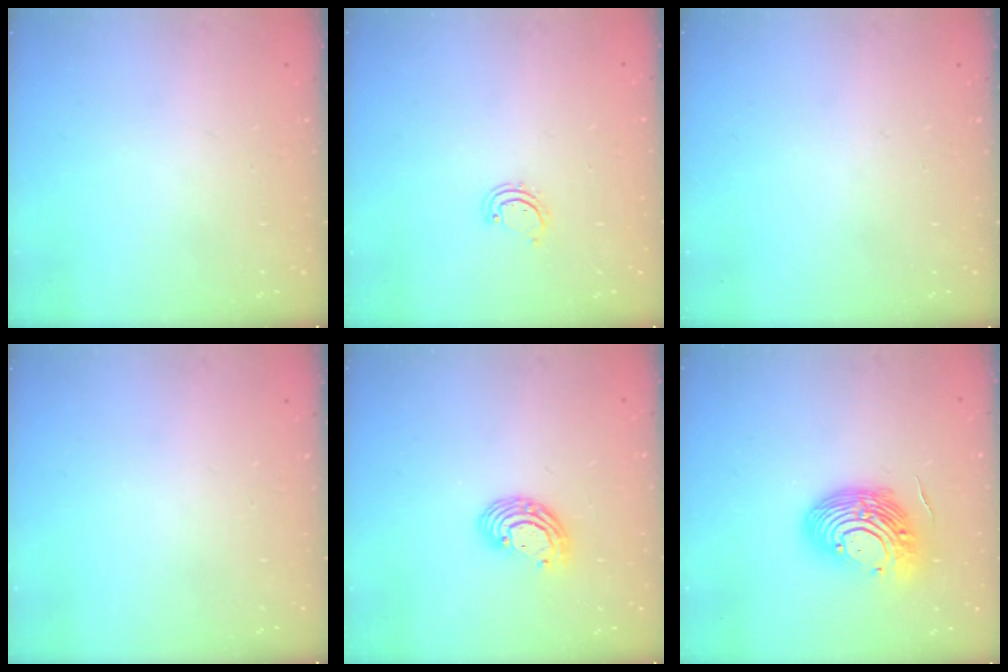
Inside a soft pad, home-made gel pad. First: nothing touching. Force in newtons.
{"total": 2.5, "press": 2.5, "slide": 0.3}
{"total": 0.0}
{"total": 0.0}
{"total": 8.4, "press": 8.3, "slide": 1.4}
{"total": 14.4, "press": 14.2, "slide": 2.4}